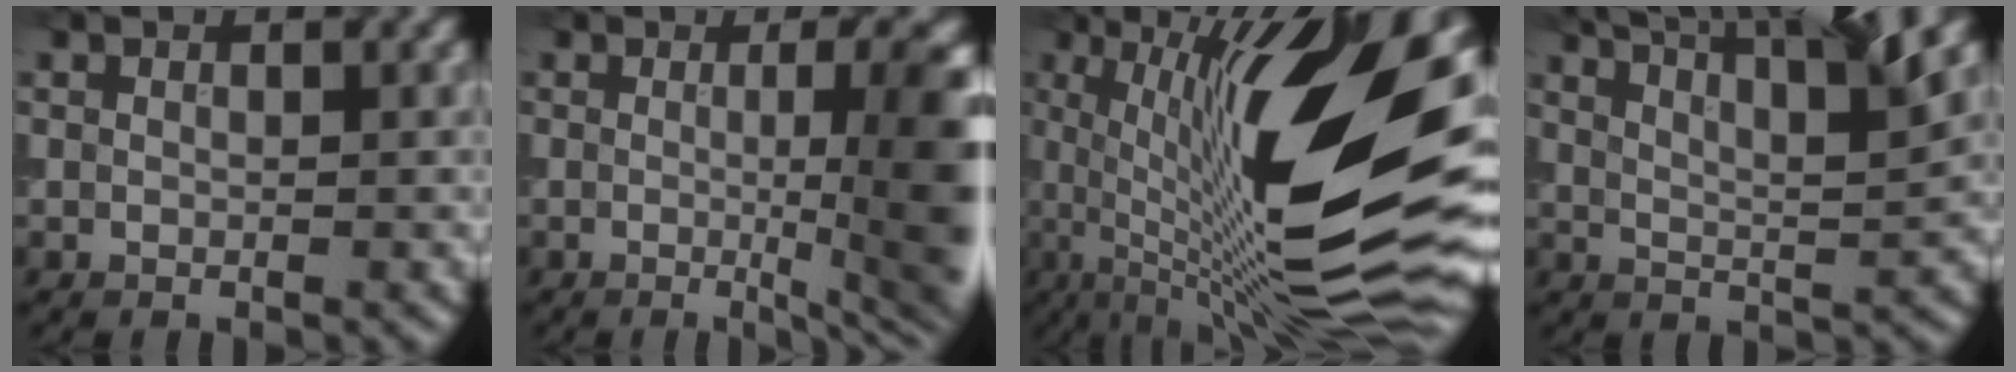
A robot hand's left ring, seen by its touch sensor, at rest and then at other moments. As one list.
[{"total": 9.4, "force": [-0.4, 2.5, 9.1], "torque": [-0.091, -0.006, -0.005]}, {"total": 18.8, "force": [1.2, 5.8, 17.9], "torque": [-0.272, 0.019, 0.016]}, {"total": 10.7, "force": [7.5, 2.4, 7.2], "torque": [-0.093, 0.032, 0.074]}]